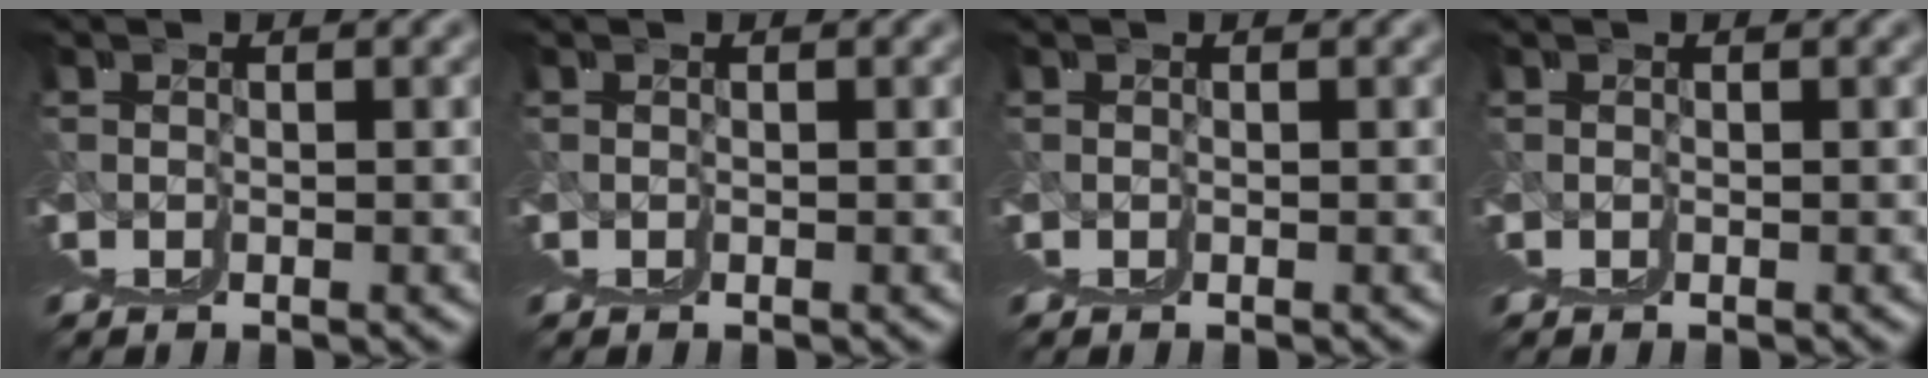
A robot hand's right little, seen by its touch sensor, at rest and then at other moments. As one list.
[{"total": 0.0}, {"total": 0.0}, {"total": 0.0}]